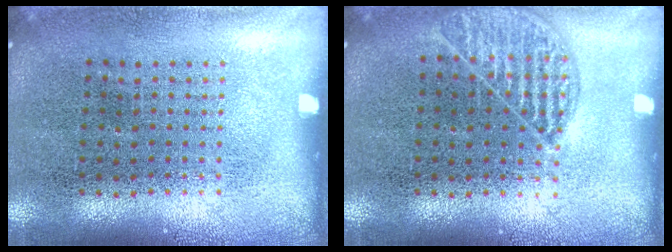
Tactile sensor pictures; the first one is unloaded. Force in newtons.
{"total": 1.1, "press": 1.0, "slide": 0.4}